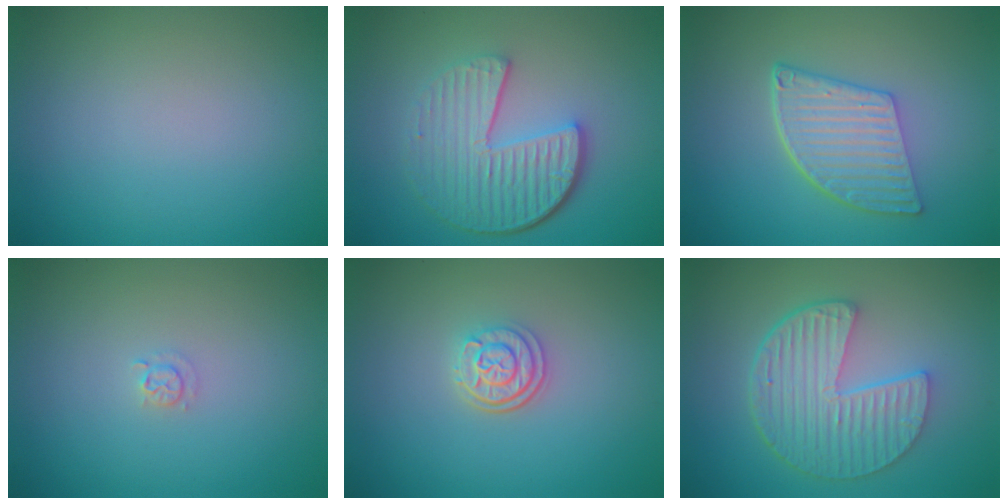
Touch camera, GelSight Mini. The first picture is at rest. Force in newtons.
{"total": 6.2, "press": 4.4, "slide": 4.3}
{"total": 5.8, "press": 4.2, "slide": 3.9}
{"total": 0.9, "press": 0.9, "slide": 0.1}
{"total": 2.8, "press": 2.4, "slide": 1.4}
{"total": 6.3, "press": 4.6, "slide": 4.4}